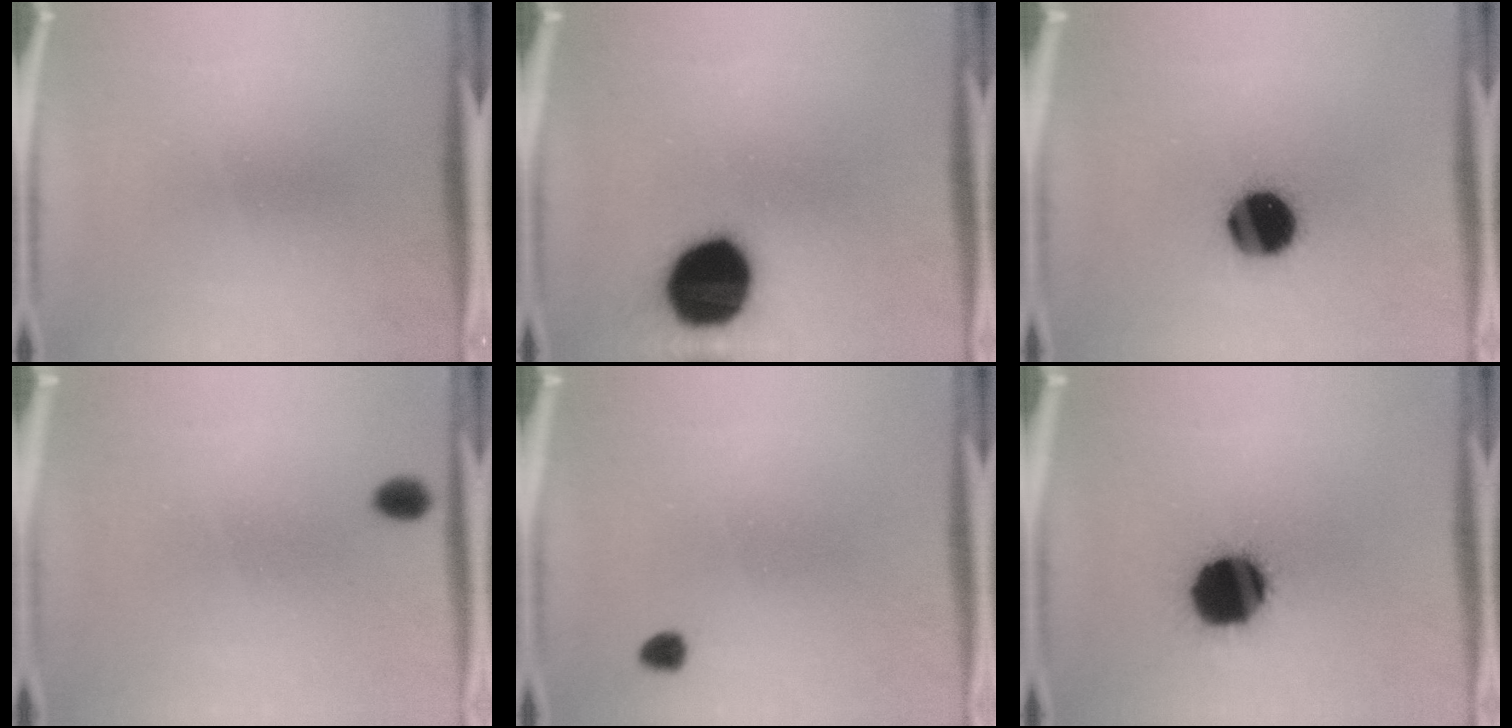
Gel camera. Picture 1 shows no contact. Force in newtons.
{"total": 19.6}
{"total": 14.9}
{"total": 1.7}
{"total": 1.7}
{"total": 18.0}